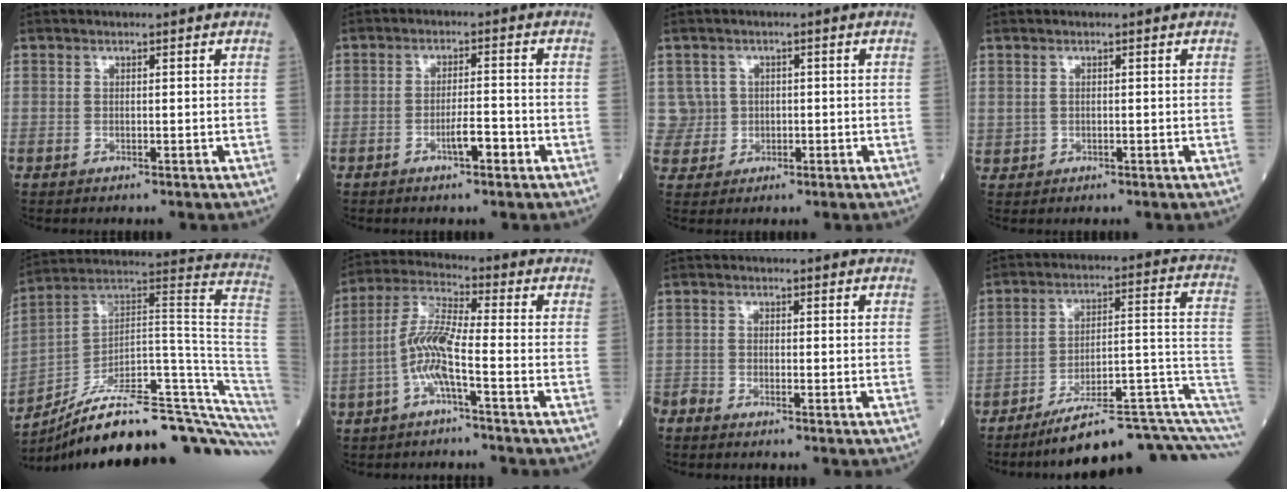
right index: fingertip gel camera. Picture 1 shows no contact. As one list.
[{"total": 3.6, "force": [-1.9, 0.7, 3.0], "torque": [-0.049, 0.004, -0.032]}, {"total": 4.2, "force": [0.4, 4.2, -0.4], "torque": [0.021, 0.014, 0.012]}, {"total": 1.0, "force": [0.2, 0.9, 0.3], "torque": [-0.005, 0.003, 0.010]}, {"total": 28.2, "force": [-20.8, 2.9, 18.8], "torque": [-0.166, 0.049, -0.310]}, {"total": 7.2, "force": [-2.7, 0.5, 6.7], "torque": [-0.146, 0.016, -0.057]}, {"total": 1.2, "force": [-1.1, 0.3, 0.5], "torque": [-0.014, -0.002, -0.020]}, {"total": 17.4, "force": [-10.7, 2.2, 13.6], "torque": [-0.129, 0.068, -0.158]}]